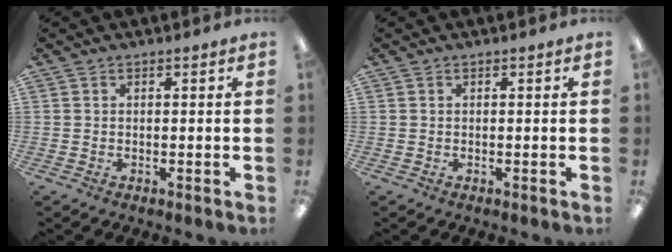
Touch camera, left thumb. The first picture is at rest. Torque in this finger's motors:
{"motor_torque": [0.00, 0.00, -0.14, 0.14, 0.00]}